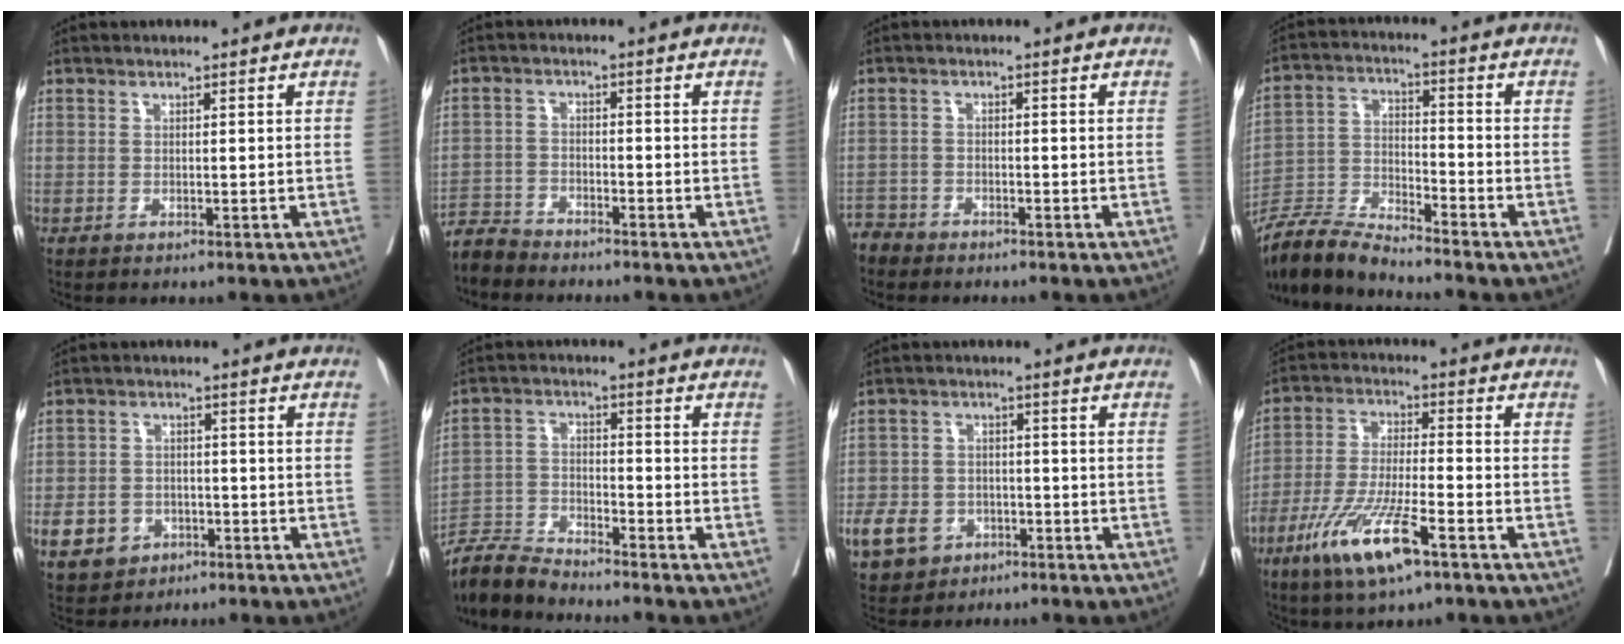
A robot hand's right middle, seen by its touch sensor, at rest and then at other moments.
{"total": 3.8, "force": [-3.8, 0.2, -0.6], "torque": [0.017, -0.011, -0.075]}
{"total": 2.7, "force": [-2.5, 0.7, -0.8], "torque": [0.019, -0.004, -0.053]}
{"total": 8.3, "force": [-8.1, -0.2, 1.7], "torque": [-0.034, -0.002, -0.157]}
{"total": 7.5, "force": [-3.3, 6.2, 2.5], "torque": [-0.056, 0.008, -0.043]}
{"total": 6.7, "force": [-6.7, -0.1, 0.5], "torque": [-0.014, -0.005, -0.130]}
{"total": 9.9, "force": [-4.6, 7.9, 3.7], "torque": [-0.094, 0.006, -0.068]}
{"total": 12.5, "force": [-6.9, 2.1, 10.2], "torque": [-0.206, -0.021, -0.125]}